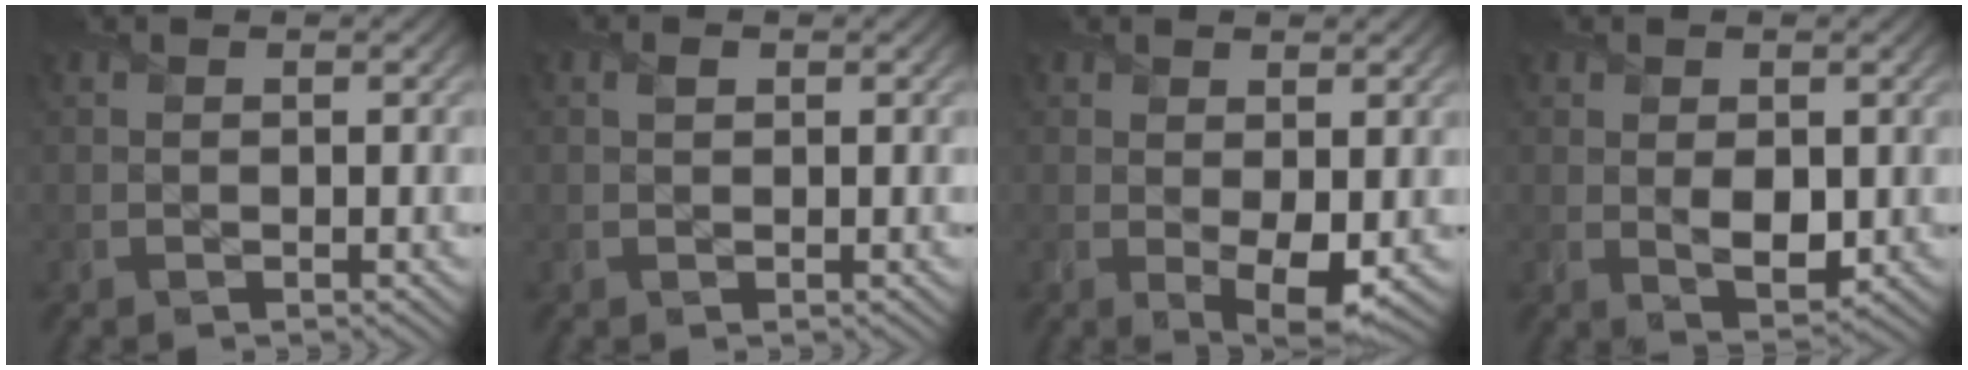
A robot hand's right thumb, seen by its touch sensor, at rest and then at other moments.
{"total": 0.8, "force": [0.4, 0.5, 0.4], "torque": [-0.010, -0.001, 0.005]}
{"total": 3.5, "force": [0.2, 1.6, 3.1], "torque": [-0.056, -0.012, 0.006]}
{"total": 3.4, "force": [0.4, 2.2, 2.5], "torque": [-0.050, -0.010, 0.012]}